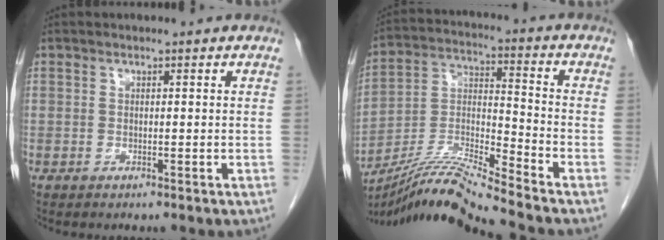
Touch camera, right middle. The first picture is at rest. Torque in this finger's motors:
{"motor_torque": [-0.56, -0.60, -0.08, 0.05]}